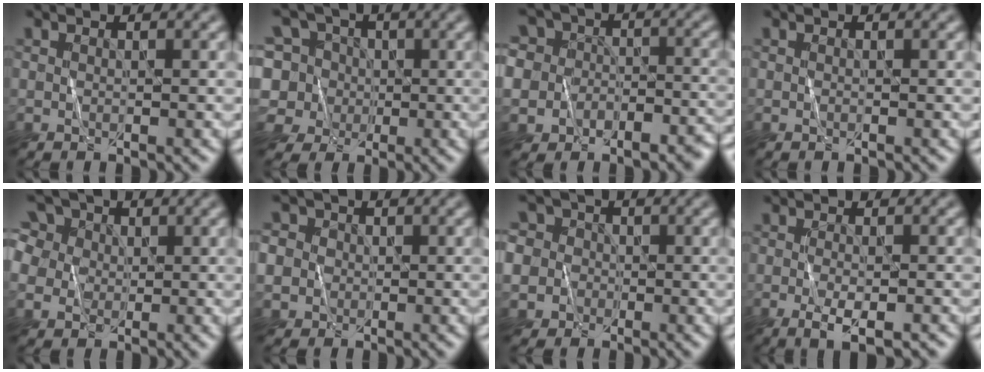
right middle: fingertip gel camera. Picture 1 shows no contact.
{"total": 10.3, "force": [2.7, 8.9, 4.3], "torque": [-0.105, 0.050, 0.016]}
{"total": 11.1, "force": [-3.4, 9.7, 4.0], "torque": [-0.078, 0.007, -0.082]}
{"total": 0.0}
{"total": 8.9, "force": [3.3, 6.9, 4.5], "torque": [-0.099, 0.035, 0.038]}
{"total": 6.9, "force": [1.5, 6.3, 2.4], "torque": [-0.070, 0.030, -0.002]}
{"total": 9.0, "force": [1.5, 8.3, 3.3], "torque": [-0.077, 0.042, -0.007]}
{"total": 2.6, "force": [-1.1, 0.6, 2.3], "torque": [-0.045, -0.008, -0.017]}